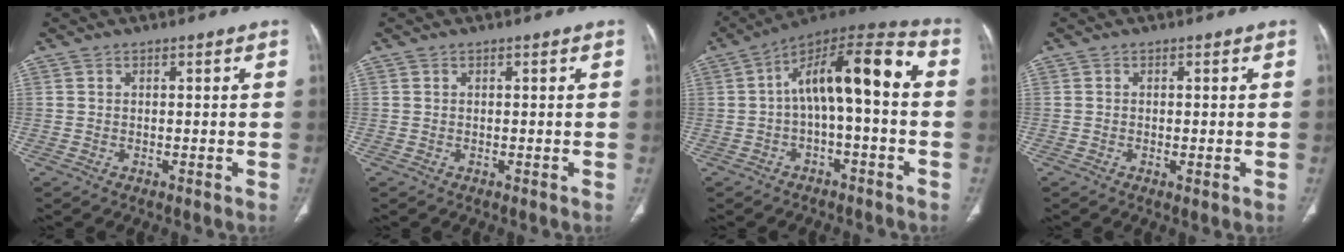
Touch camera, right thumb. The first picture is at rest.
{"total": 0.0}
{"total": 14.7, "force": [0.4, 5.4, 13.6], "torque": [-0.212, 0.062, 0.000]}
{"total": 1.3, "force": [-0.3, 0.3, 1.3], "torque": [-0.026, -0.006, -0.004]}